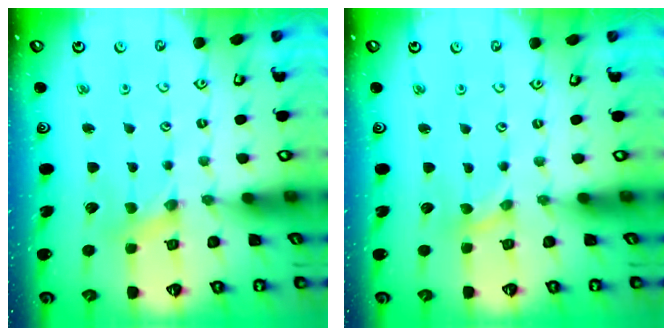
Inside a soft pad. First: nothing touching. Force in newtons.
{"total": 0.0}